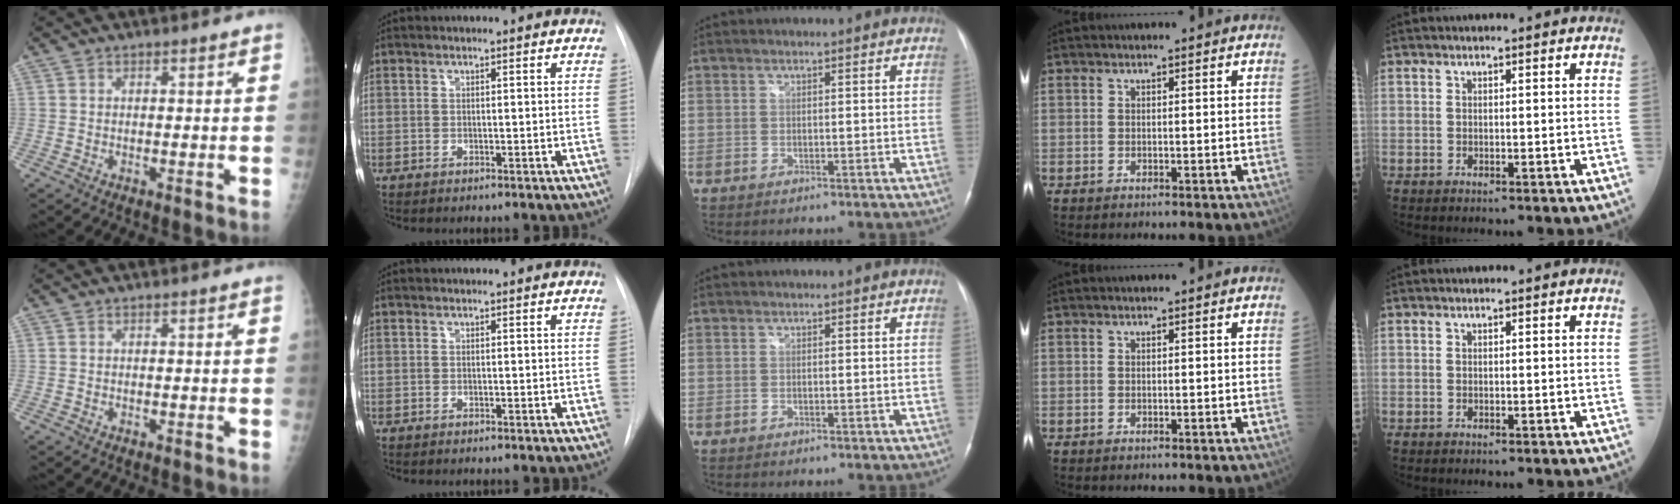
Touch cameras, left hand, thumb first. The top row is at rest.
{}